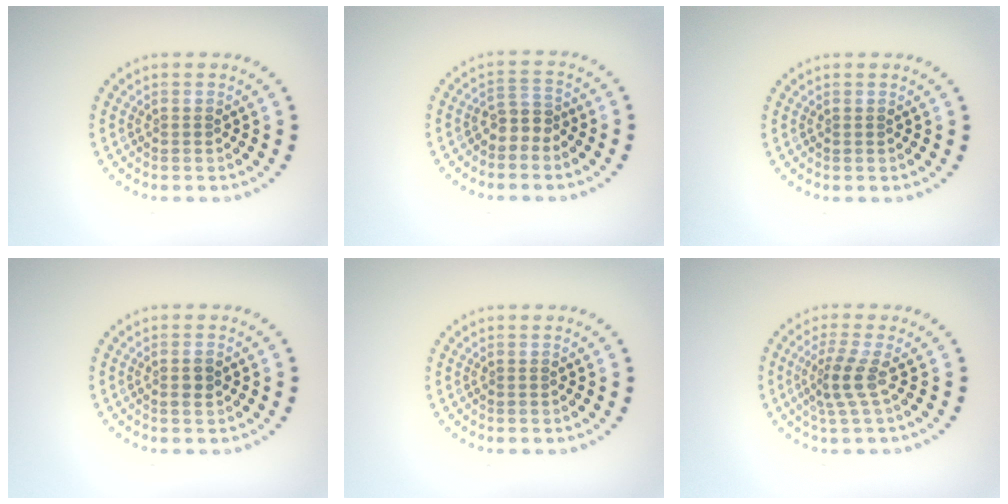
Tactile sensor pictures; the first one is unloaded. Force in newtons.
{"total": 2.0, "press": 1.7, "slide": 1.1}
{"total": 0.0}
{"total": 1.2, "press": 1.1, "slide": 0.3}
{"total": 0.0}
{"total": 2.6, "press": 1.9, "slide": 1.8}